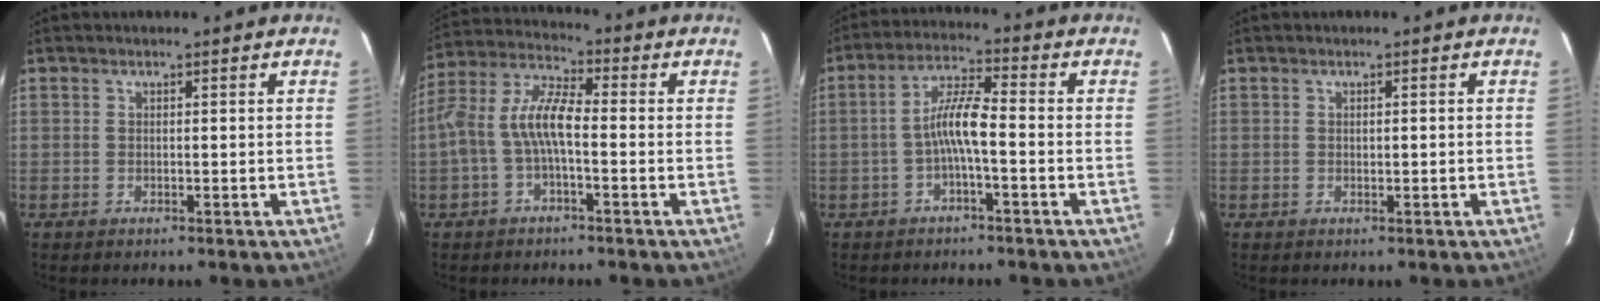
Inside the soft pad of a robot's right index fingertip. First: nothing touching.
{"total": 8.7, "force": [-1.9, 3.0, 7.9], "torque": [-0.179, 0.018, -0.036]}
{"total": 6.0, "force": [-2.0, 0.6, 5.6], "torque": [-0.120, 0.015, -0.036]}
{"total": 0.8, "force": [-0.2, 0.4, 0.7], "torque": [-0.010, 0.003, -0.001]}